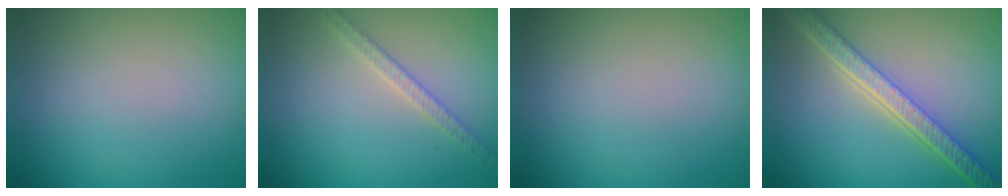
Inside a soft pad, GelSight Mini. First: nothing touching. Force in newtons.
{"total": 1.9, "press": 1.9, "slide": 0.4}
{"total": 0.0}
{"total": 5.7, "press": 4.4, "slide": 3.6}